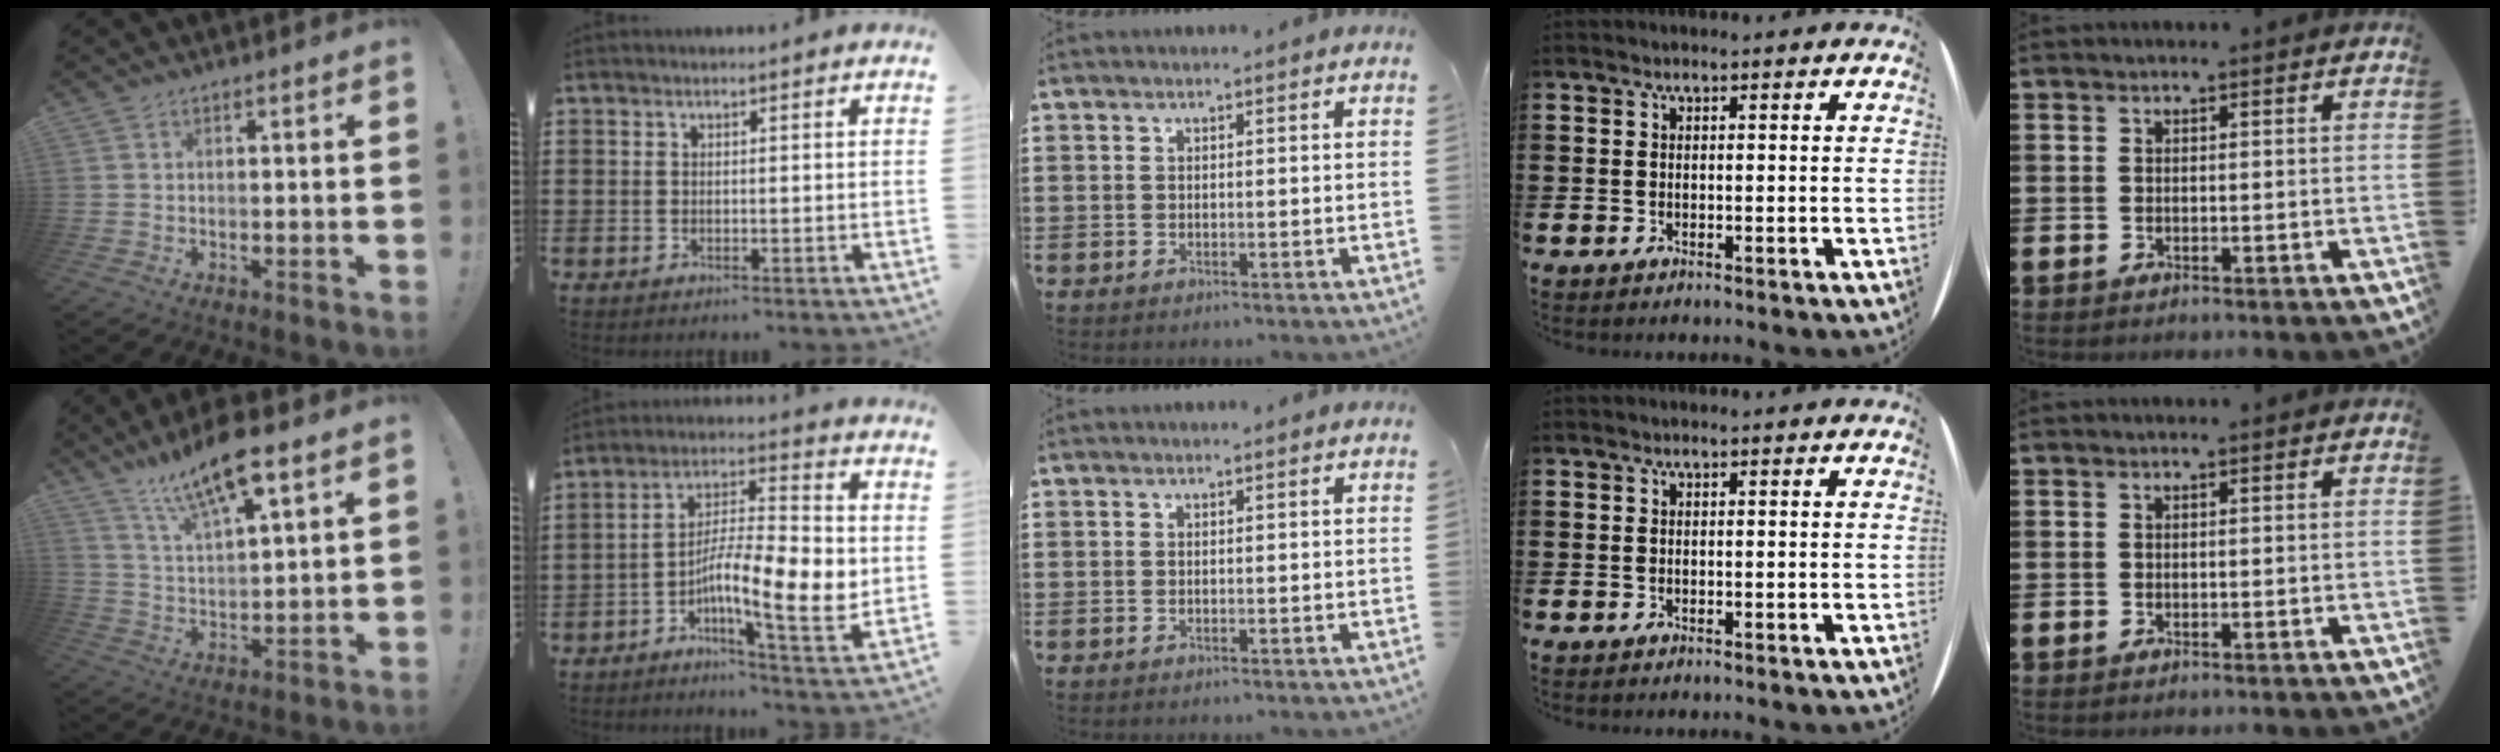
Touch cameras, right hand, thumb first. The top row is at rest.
{"thumb": {"total": 14.3, "force": [10.2, 3.7, 9.3], "torque": [-0.170, -0.053, 0.174]}, "index": {"total": 11.5, "force": [-2.2, 2.8, 11.0], "torque": [-0.207, -0.004, -0.041]}}